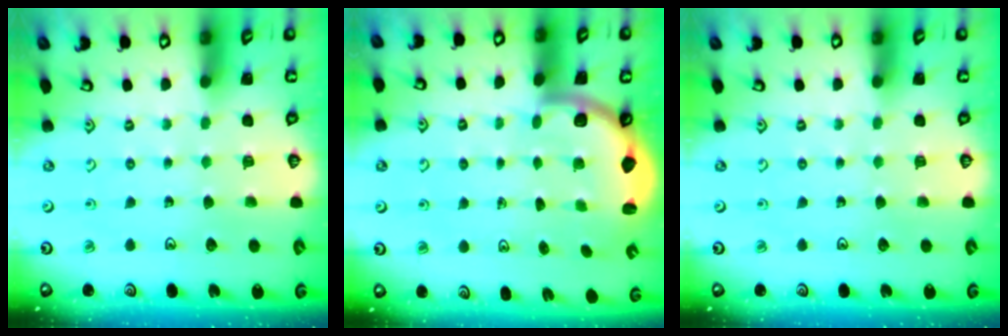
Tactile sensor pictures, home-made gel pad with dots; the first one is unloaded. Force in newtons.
{"total": 2.5, "press": 2.4, "slide": 0.7}
{"total": 0.0}